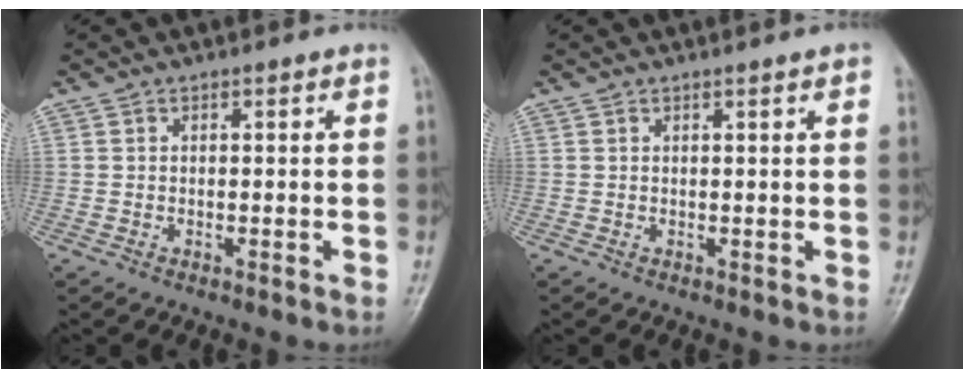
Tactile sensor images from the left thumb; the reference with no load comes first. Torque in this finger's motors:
{"motor_torque": [2.97, 2.03, 1.66, -1.10, 0.08]}